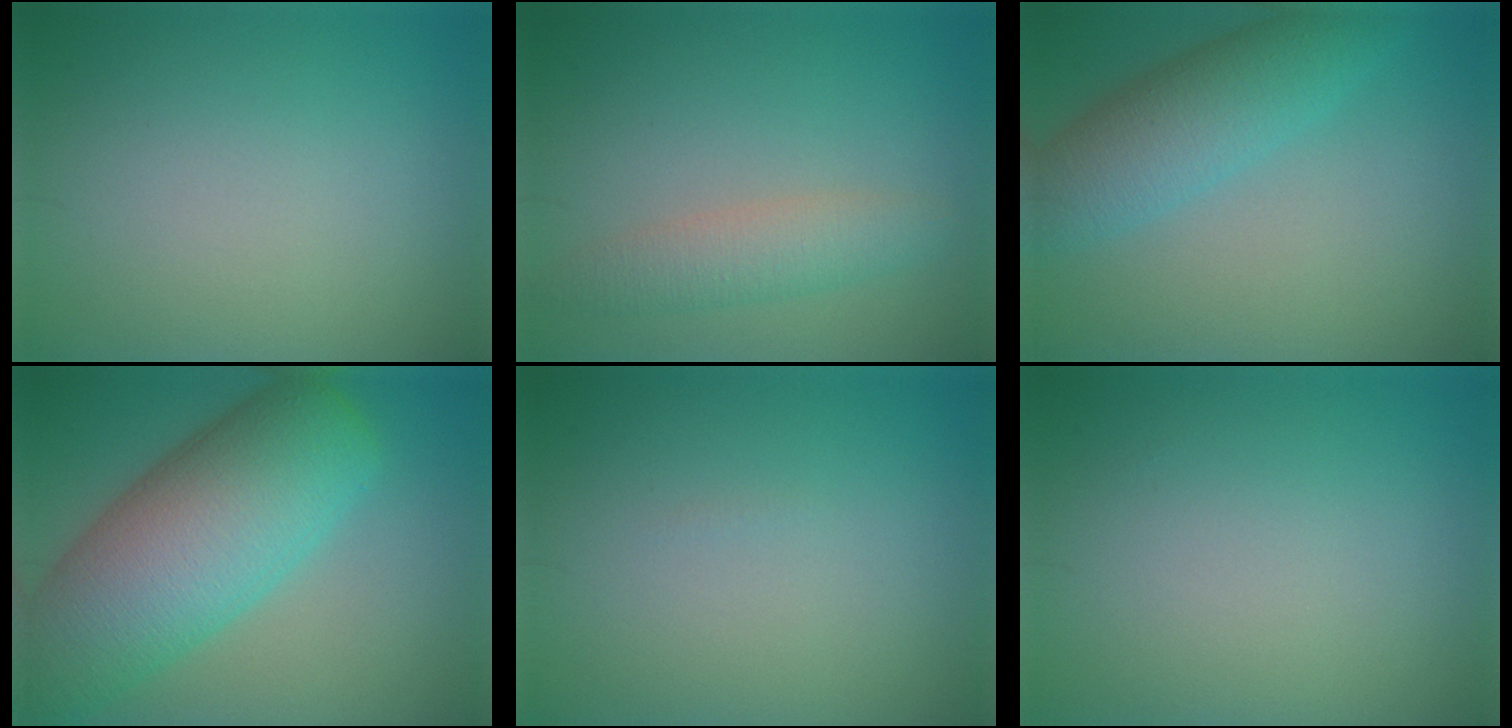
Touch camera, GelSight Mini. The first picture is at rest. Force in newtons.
{"total": 3.0, "press": 3.0, "slide": 0.1}
{"total": 5.6, "press": 5.6, "slide": 0.1}
{"total": 12.2, "press": 12.2, "slide": 0.6}
{"total": 0.0}
{"total": 0.0}